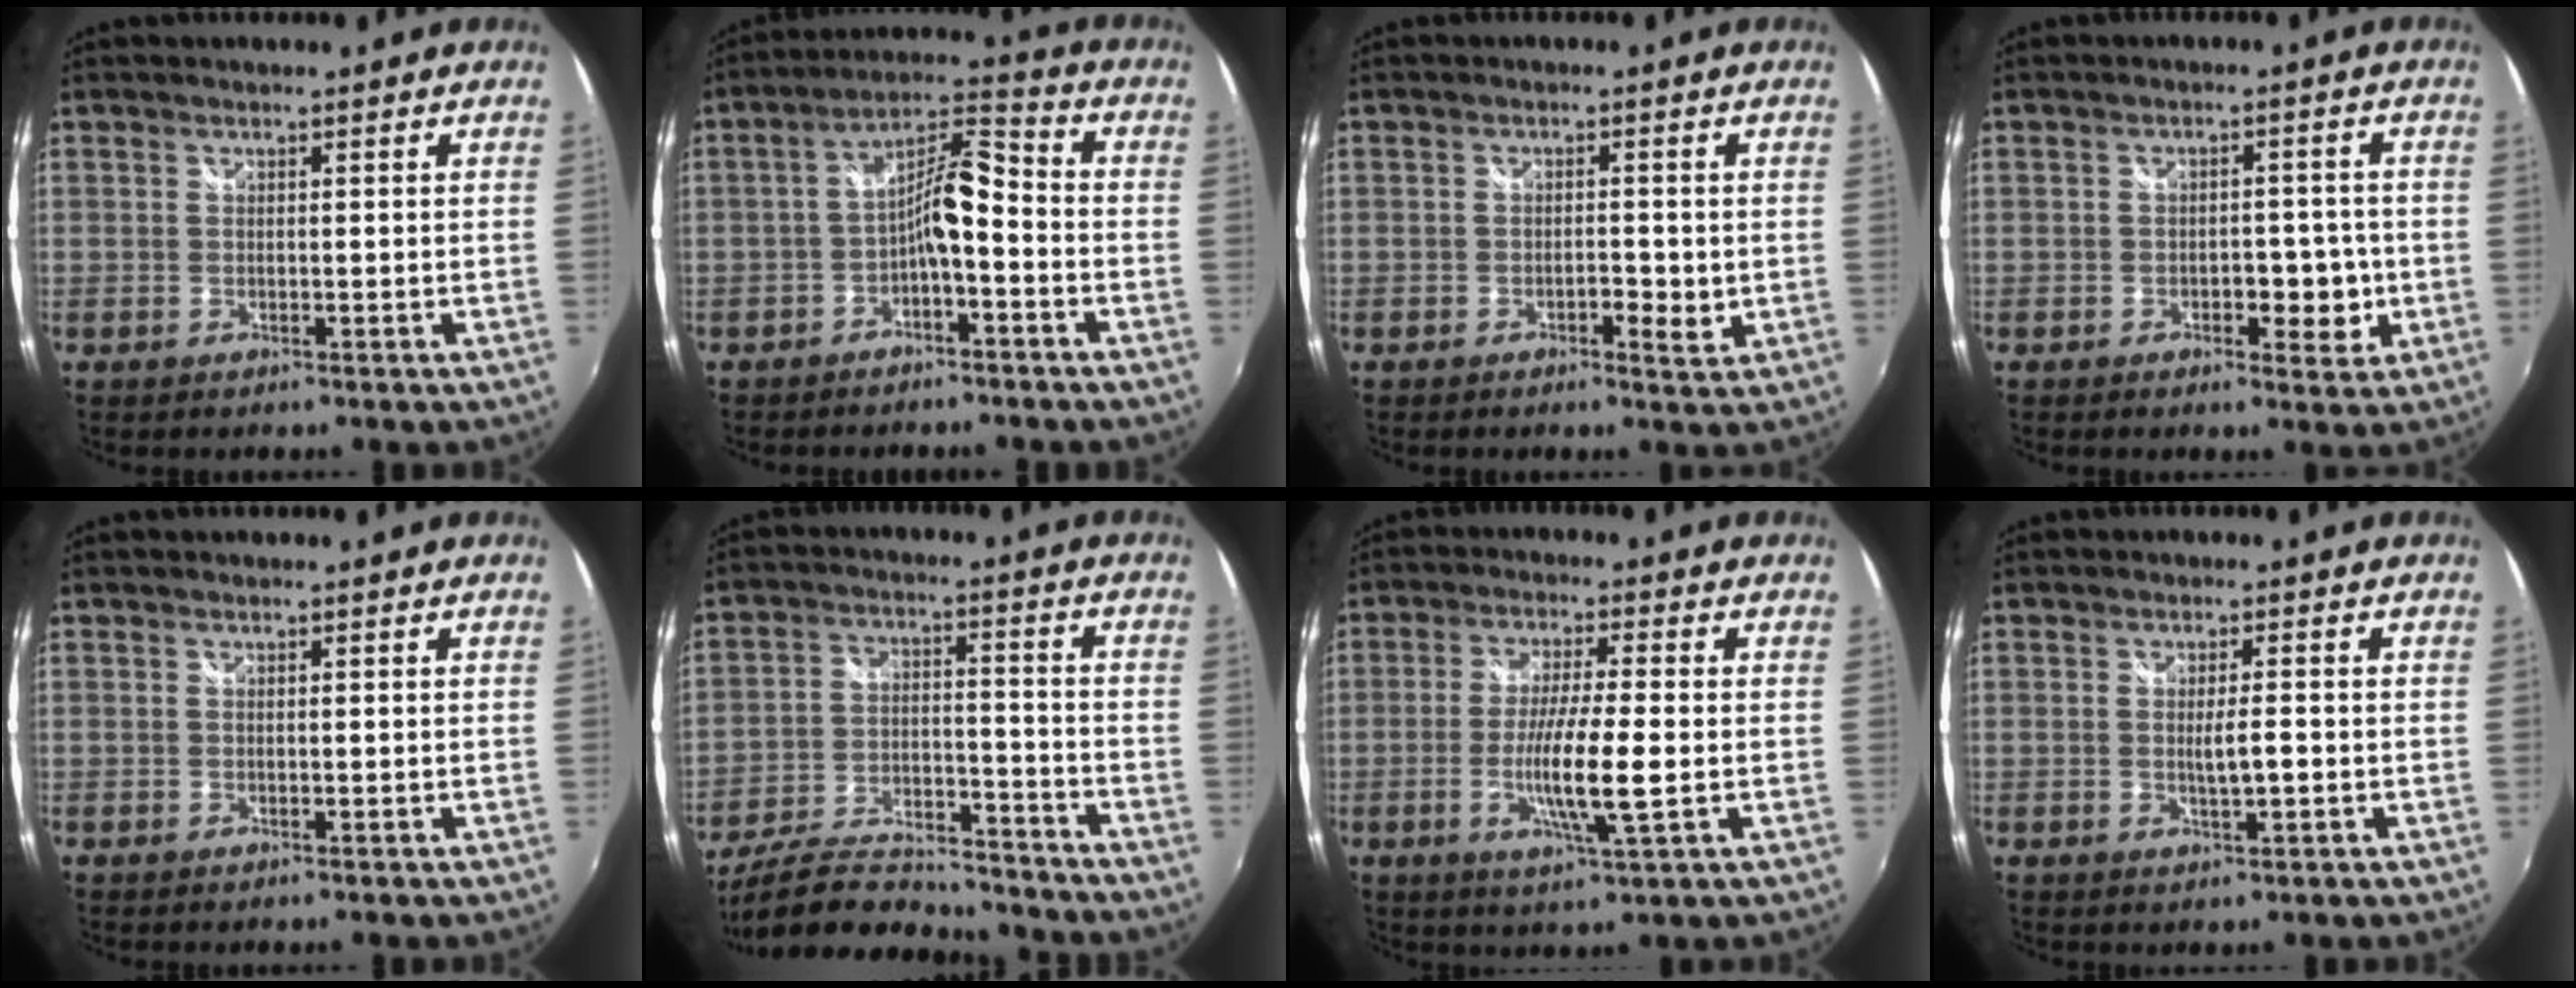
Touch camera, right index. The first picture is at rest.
{"total": 7.5, "force": [-3.3, 2.0, 6.5], "torque": [-0.131, 0.021, -0.056]}
{"total": 2.6, "force": [-0.7, 1.1, 2.3], "torque": [-0.042, -0.002, -0.013]}
{"total": 5.1, "force": [-1.6, 3.2, 3.7], "torque": [-0.056, 0.000, -0.017]}
{"total": 0.0}
{"total": 18.5, "force": [-16.3, 5.0, 7.4], "torque": [-0.149, -0.010, -0.252]}
{"total": 9.1, "force": [-2.0, 0.3, 8.8], "torque": [-0.164, -0.012, -0.040]}
{"total": 3.2, "force": [-0.6, 0.3, 3.1], "torque": [-0.053, -0.002, -0.011]}